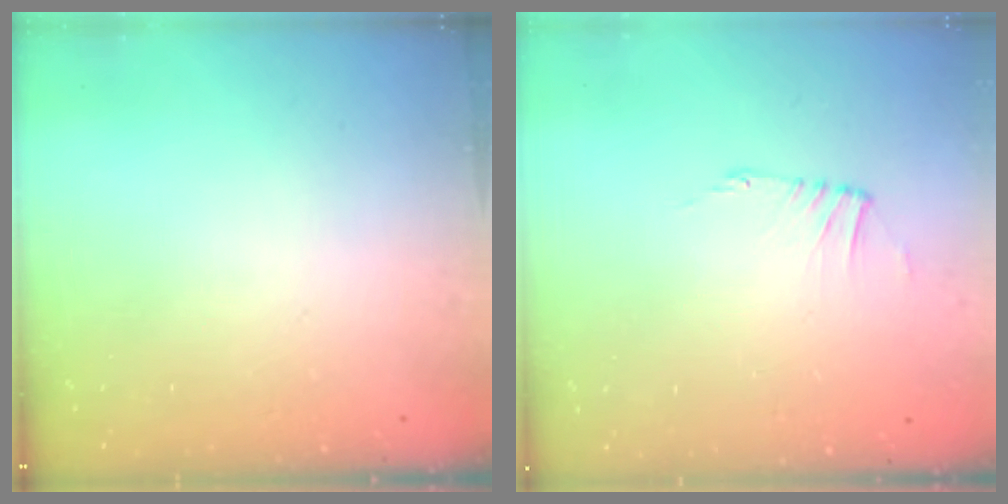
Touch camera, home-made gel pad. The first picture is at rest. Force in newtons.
{"total": 0.0}